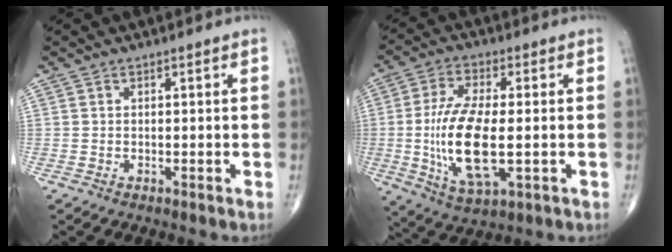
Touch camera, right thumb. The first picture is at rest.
{"total": 15.0, "force": [-1.5, 5.8, 13.8], "torque": [-0.278, -0.008, -0.023]}